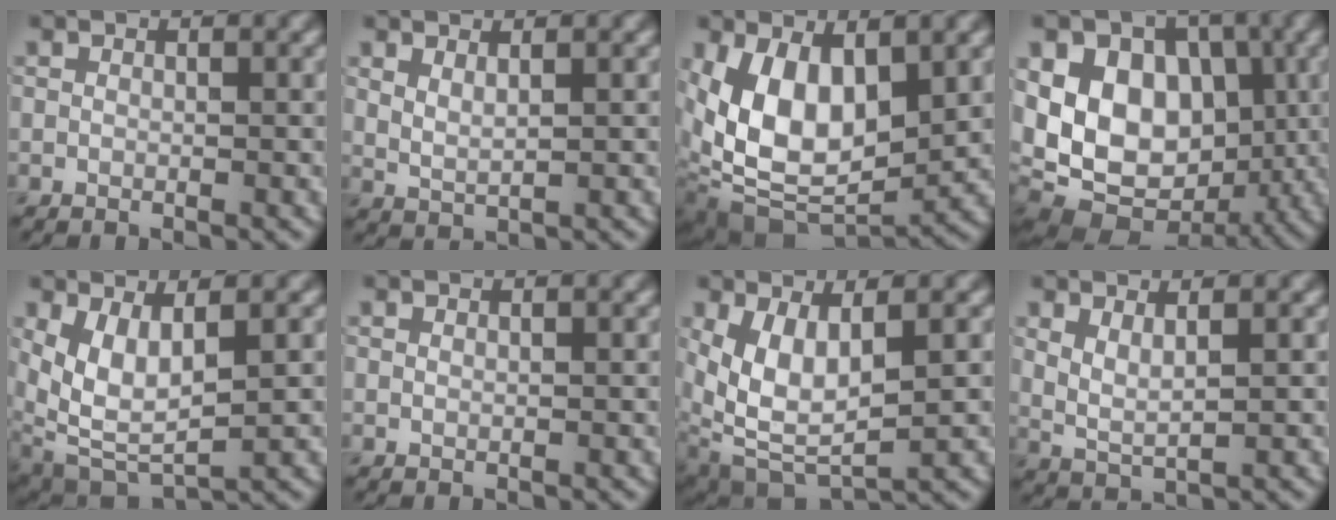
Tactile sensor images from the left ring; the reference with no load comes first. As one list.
[{"total": 1.5, "force": [1.0, 0.4, 0.9], "torque": [-0.022, -0.006, 0.023]}, {"total": 10.1, "force": [1.4, 5.6, 8.3], "torque": [-0.168, -0.021, 0.027]}, {"total": 14.4, "force": [-0.1, 10.9, 9.5], "torque": [-0.144, 0.012, -0.014]}, {"total": 5.7, "force": [1.3, 2.8, 4.8], "torque": [-0.111, -0.018, 0.033]}, {"total": 0.0}, {"total": 6.3, "force": [1.2, 3.2, 5.3], "torque": [-0.121, -0.016, 0.029]}, {"total": 2.2, "force": [1.2, 0.7, 1.8], "torque": [-0.038, -0.009, 0.026]}]